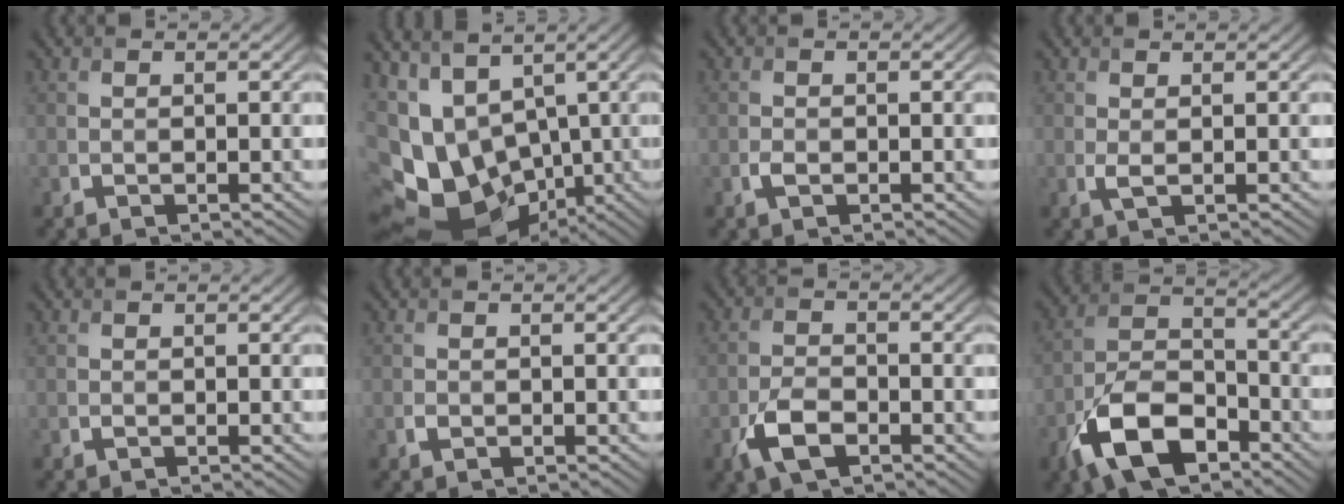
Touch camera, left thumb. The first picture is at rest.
{"total": 13.9, "force": [-1.8, 9.8, 9.7], "torque": [-0.217, -0.024, 0.015]}
{"total": 1.1, "force": [-0.4, 0.6, 0.7], "torque": [-0.017, -0.001, -0.008]}
{"total": 1.1, "force": [0.2, 0.3, 1.1], "torque": [-0.027, 0.000, 0.005]}
{"total": 0.0}
{"total": 0.7, "force": [-0.2, 0.6, 0.4], "torque": [-0.007, -0.005, -0.004]}
{"total": 5.0, "force": [-2.6, 2.5, 3.5], "torque": [-0.074, -0.004, -0.058]}
{"total": 11.5, "force": [-6.6, 5.7, 7.4], "torque": [-0.153, -0.005, -0.140]}